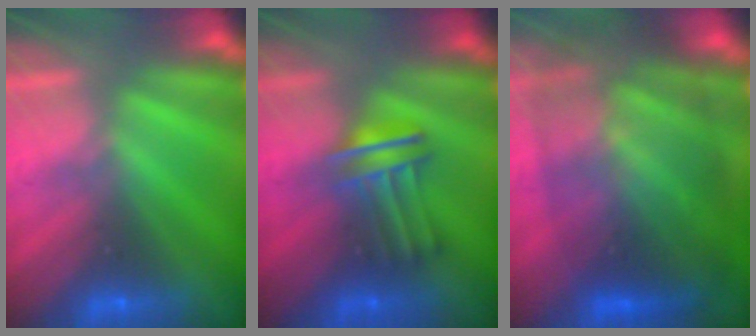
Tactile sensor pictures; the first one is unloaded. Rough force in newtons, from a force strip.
{"total": 3.6}
{"total": 7.9}